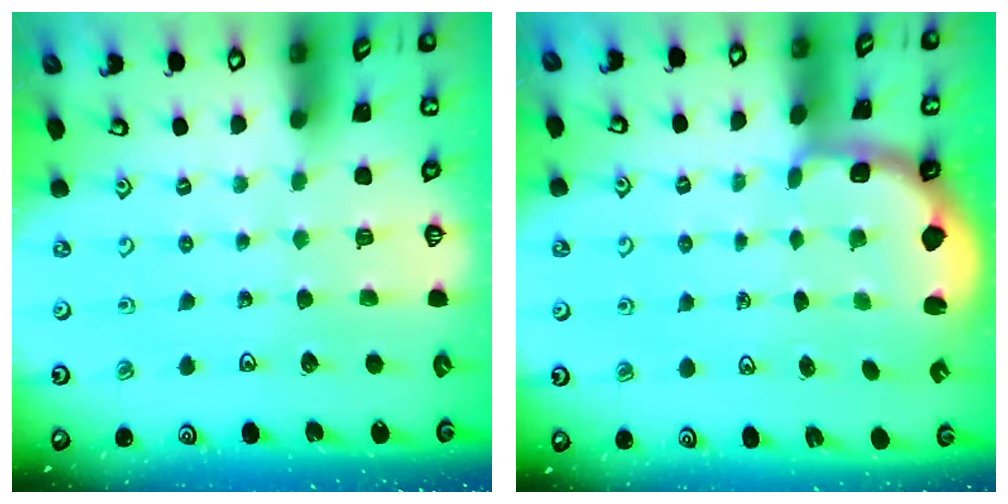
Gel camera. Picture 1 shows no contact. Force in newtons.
{"total": 2.4, "press": 1.2, "slide": 2.1}